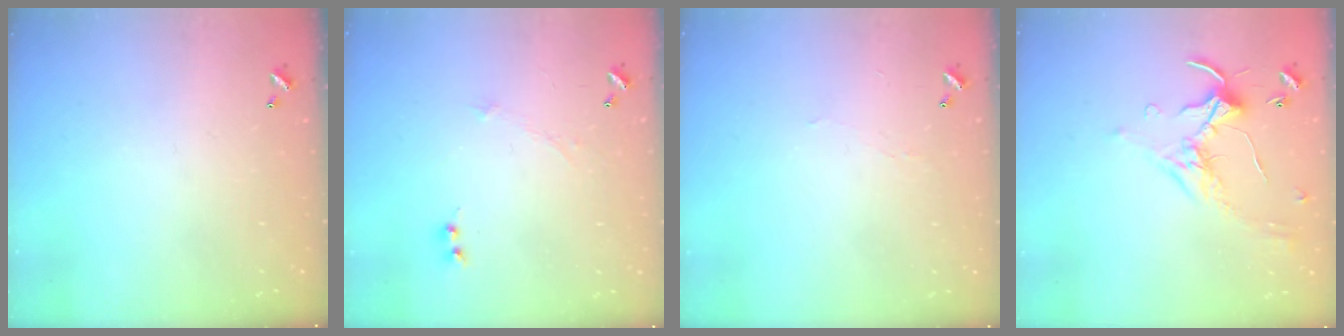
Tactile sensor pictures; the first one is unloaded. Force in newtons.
{"total": 0.0}
{"total": 0.8, "press": 0.7, "slide": 0.4}
{"total": 0.7, "press": 0.6, "slide": 0.4}